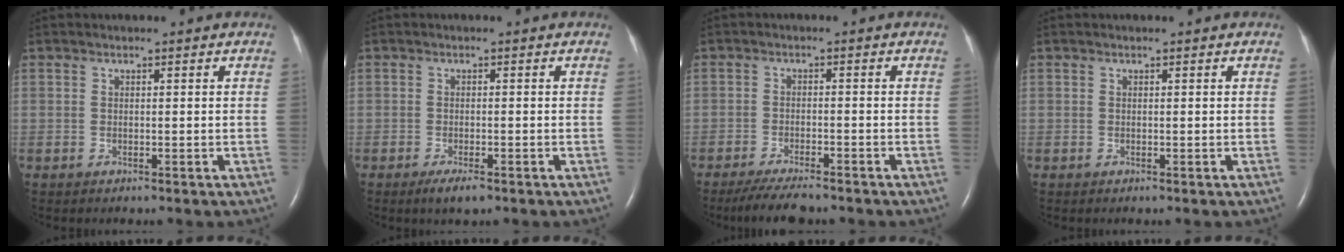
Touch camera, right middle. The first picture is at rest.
{"total": 2.8, "force": [-1.8, 0.6, 2.0], "torque": [-0.041, -0.005, -0.030]}
{"total": 6.7, "force": [-5.8, 1.0, 3.3], "torque": [-0.057, -0.016, -0.096]}
{"total": 0.0}